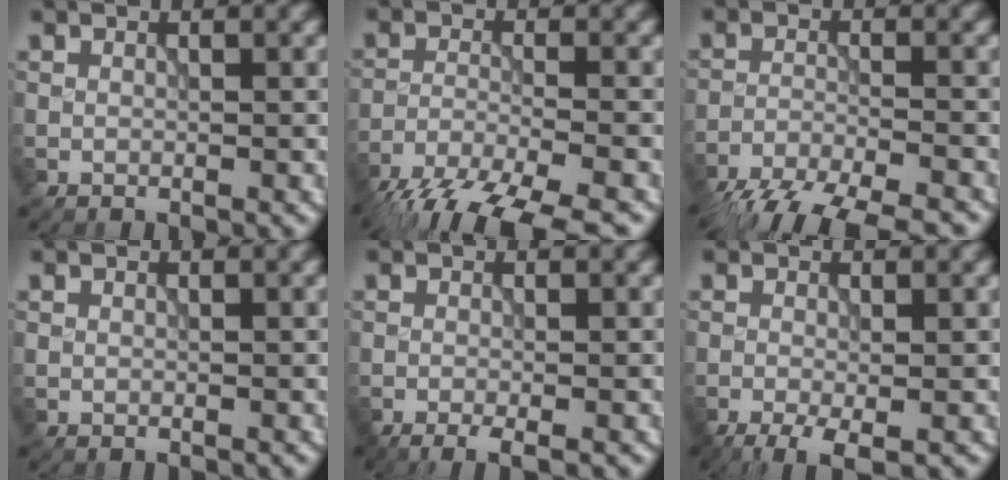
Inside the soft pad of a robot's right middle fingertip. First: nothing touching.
{"total": 10.1, "force": [-8.4, 2.4, 5.2], "torque": [-0.096, -0.033, -0.138]}
{"total": 10.2, "force": [-9.0, 2.4, 4.1], "torque": [-0.069, -0.025, -0.141]}
{"total": 0.0}
{"total": 1.9, "force": [-1.1, 0.4, 1.5], "torque": [-0.024, -0.005, -0.024]}
{"total": 3.3, "force": [-1.7, 0.9, 2.8], "torque": [-0.049, -0.005, -0.030]}